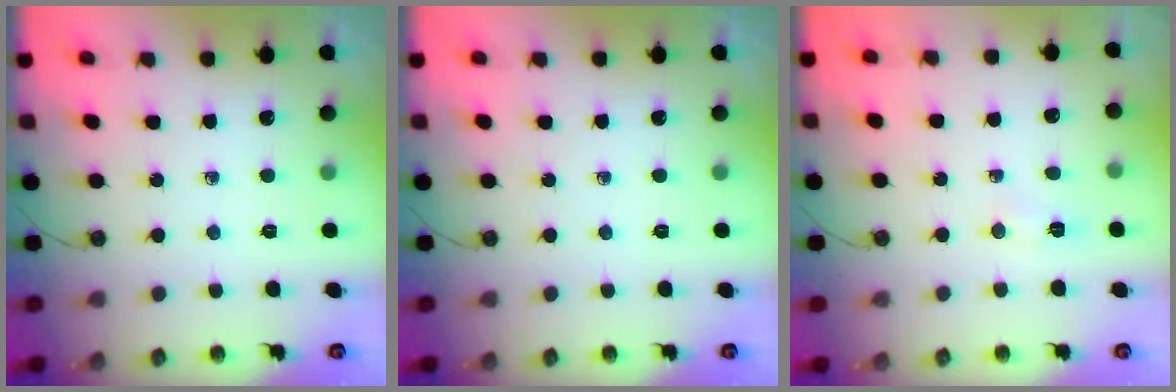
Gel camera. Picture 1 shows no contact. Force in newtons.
{"total": 0.0}
{"total": 3.8, "press": 3.8, "slide": 0.5}